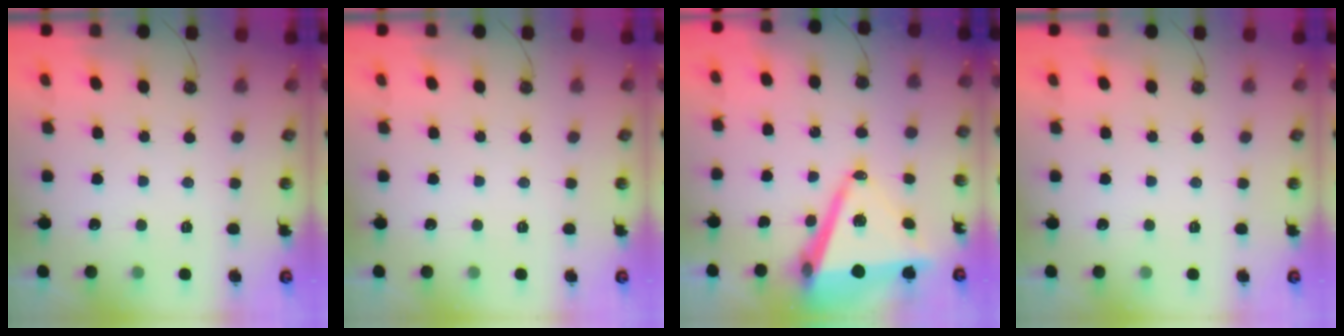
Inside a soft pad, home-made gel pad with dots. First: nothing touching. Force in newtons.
{"total": 0.0}
{"total": 14.7, "press": 14.2, "slide": 3.9}
{"total": 0.0}